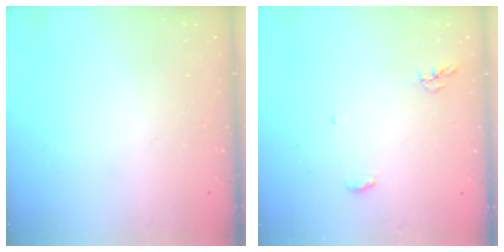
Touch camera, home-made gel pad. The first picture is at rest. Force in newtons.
{"total": 4.2, "press": 4.1, "slide": 0.9}